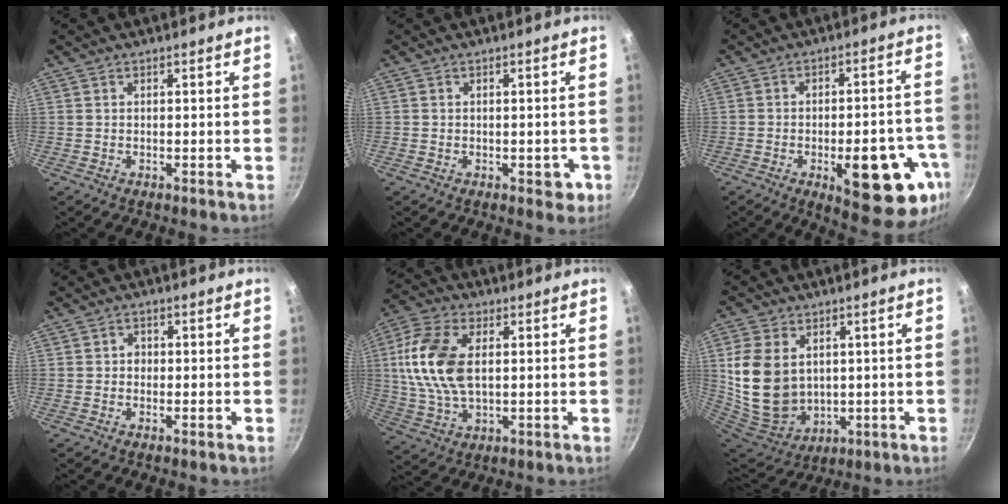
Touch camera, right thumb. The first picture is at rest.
{"total": 3.5, "force": [-1.1, 2.3, 2.4], "torque": [-0.011, 0.009, -0.011]}
{"total": 18.5, "force": [-6.7, 7.3, 15.6], "torque": [-0.151, 0.014, -0.081]}
{"total": 1.7, "force": [-0.1, 1.5, 0.9], "torque": [-0.012, 0.000, -0.009]}
{"total": 14.3, "force": [2.1, 8.2, 11.5], "torque": [-0.225, 0.004, 0.036]}
{"total": 16.3, "force": [2.8, 12.2, 10.5], "torque": [-0.193, -0.023, 0.077]}